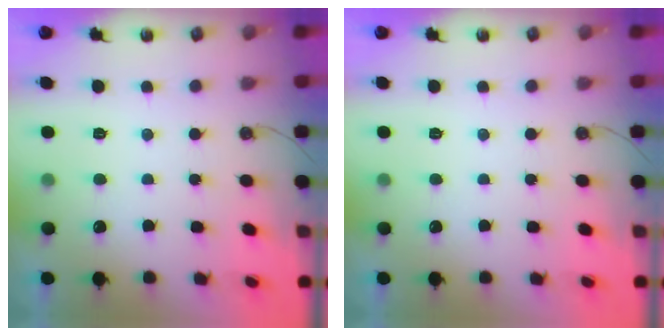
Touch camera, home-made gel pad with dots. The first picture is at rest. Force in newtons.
{"total": 0.0}